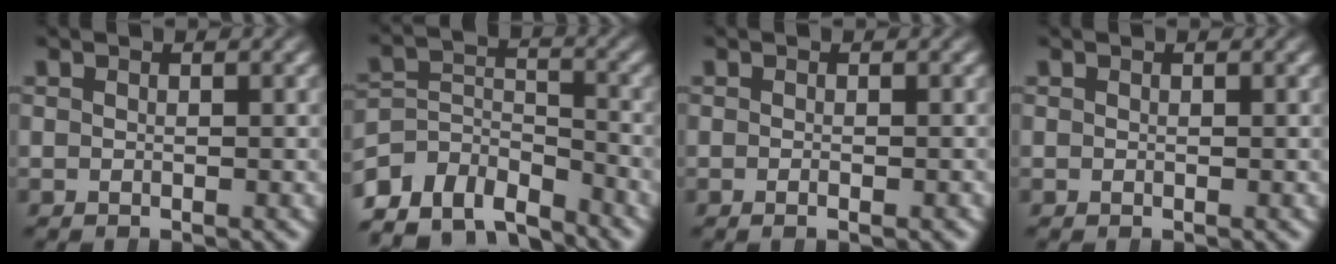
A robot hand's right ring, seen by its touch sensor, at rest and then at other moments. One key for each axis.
{"total": 10.7, "fx": -6.7, "fy": 6.8, "fz": 4.8, "tx": -0.094, "ty": -0.065, "tz": -0.094}
{"total": 0.6, "fx": -0.4, "fy": 0.0, "fz": 0.5, "tx": -0.003, "ty": 0.006, "tz": -0.009}
{"total": 0.0}